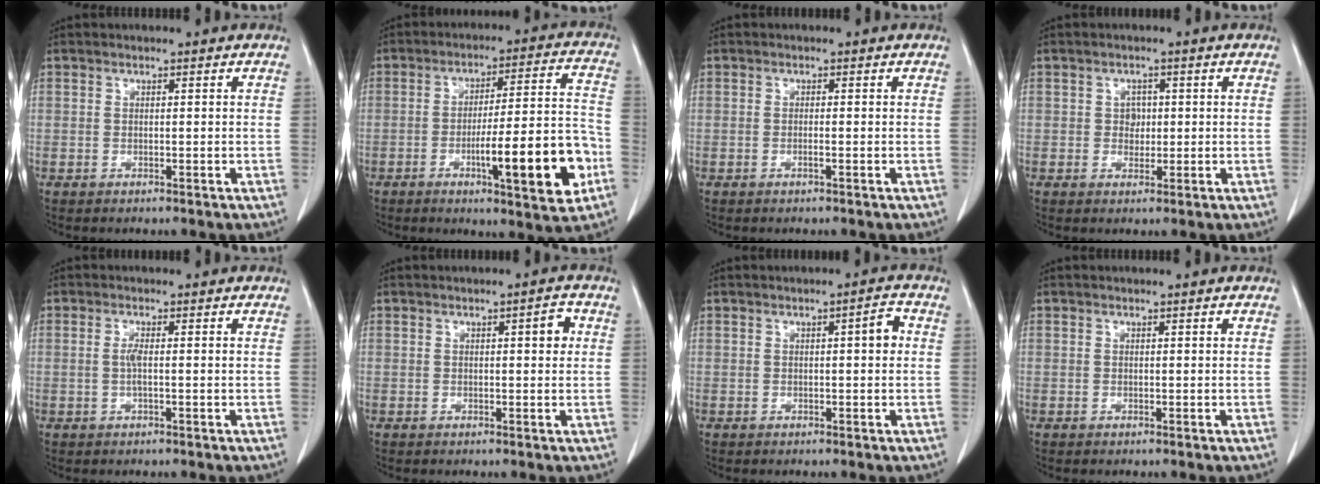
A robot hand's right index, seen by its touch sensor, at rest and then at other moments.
{"total": 15.8, "force": [-5.5, 1.8, 14.7], "torque": [-0.212, 0.005, -0.076]}
{"total": 0.7, "force": [-0.3, -0.1, 0.6], "torque": [-0.011, 0.001, -0.005]}
{"total": 2.1, "force": [0.2, 1.7, 1.1], "torque": [-0.011, 0.003, 0.004]}
{"total": 1.7, "force": [0.0, 0.1, 1.7], "torque": [-0.037, 0.001, -0.001]}
{"total": 2.3, "force": [0.6, 0.5, 2.2], "torque": [-0.029, 0.004, 0.007]}
{"total": 2.5, "force": [0.4, 0.4, 2.4], "torque": [-0.034, 0.006, 0.005]}
{"total": 0.0}